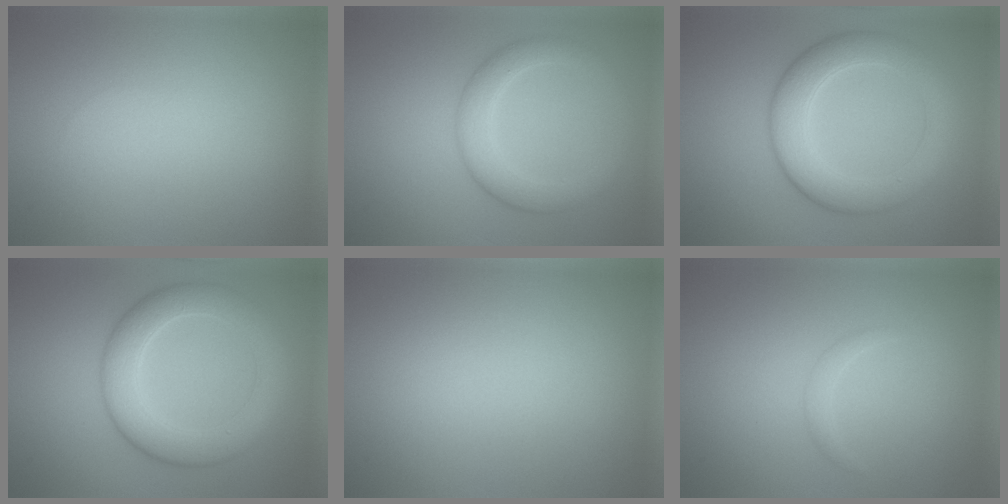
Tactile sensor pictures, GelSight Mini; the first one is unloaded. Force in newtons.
{"total": 3.7, "press": 3.7, "slide": 0.1}
{"total": 6.0, "press": 6.0, "slide": 0.1}
{"total": 6.0, "press": 6.0, "slide": 0.1}
{"total": 0.0}
{"total": 0.8, "press": 0.8, "slide": 0.0}